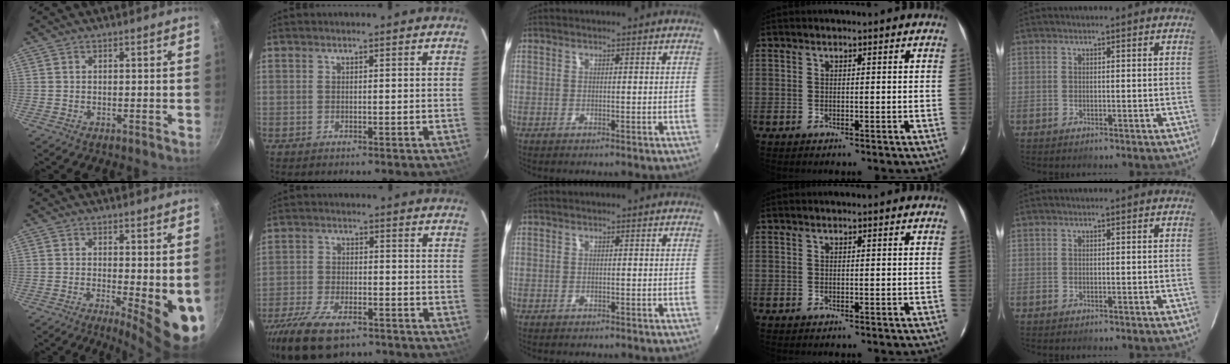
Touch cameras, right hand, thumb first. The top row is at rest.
{"thumb": {"total": 9.8, "force": [-1.2, 2.7, 9.3], "torque": [-0.105, -0.016, -0.010]}, "index": {"total": 15.1, "force": [-10.3, 6.7, 8.6], "torque": [-0.201, -0.027, -0.182]}}